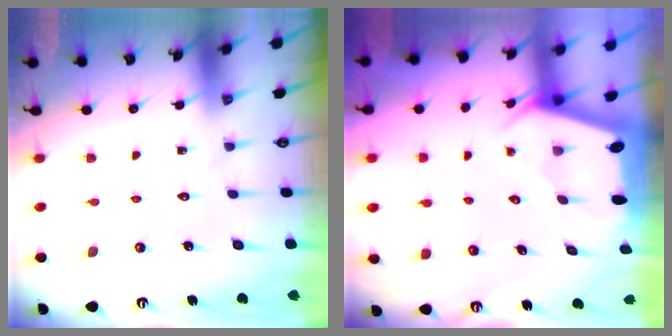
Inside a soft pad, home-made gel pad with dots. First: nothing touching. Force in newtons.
{"total": 2.1, "press": 2.1, "slide": 0.3}